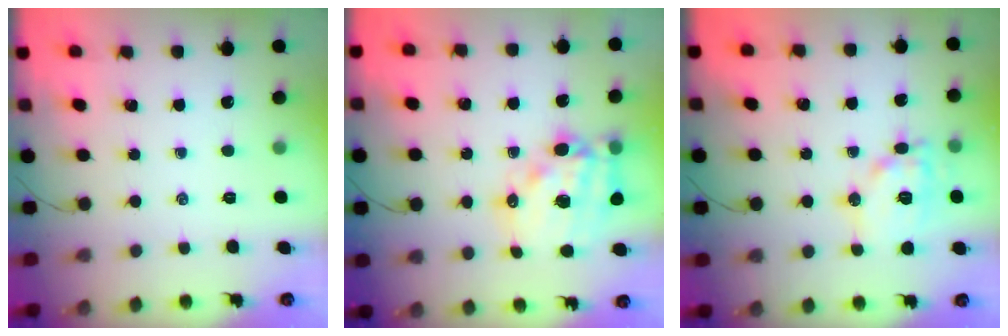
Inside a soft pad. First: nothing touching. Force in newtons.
{"total": 16.8, "press": 16.4, "slide": 4.0}
{"total": 12.7, "press": 12.7, "slide": 0.9}